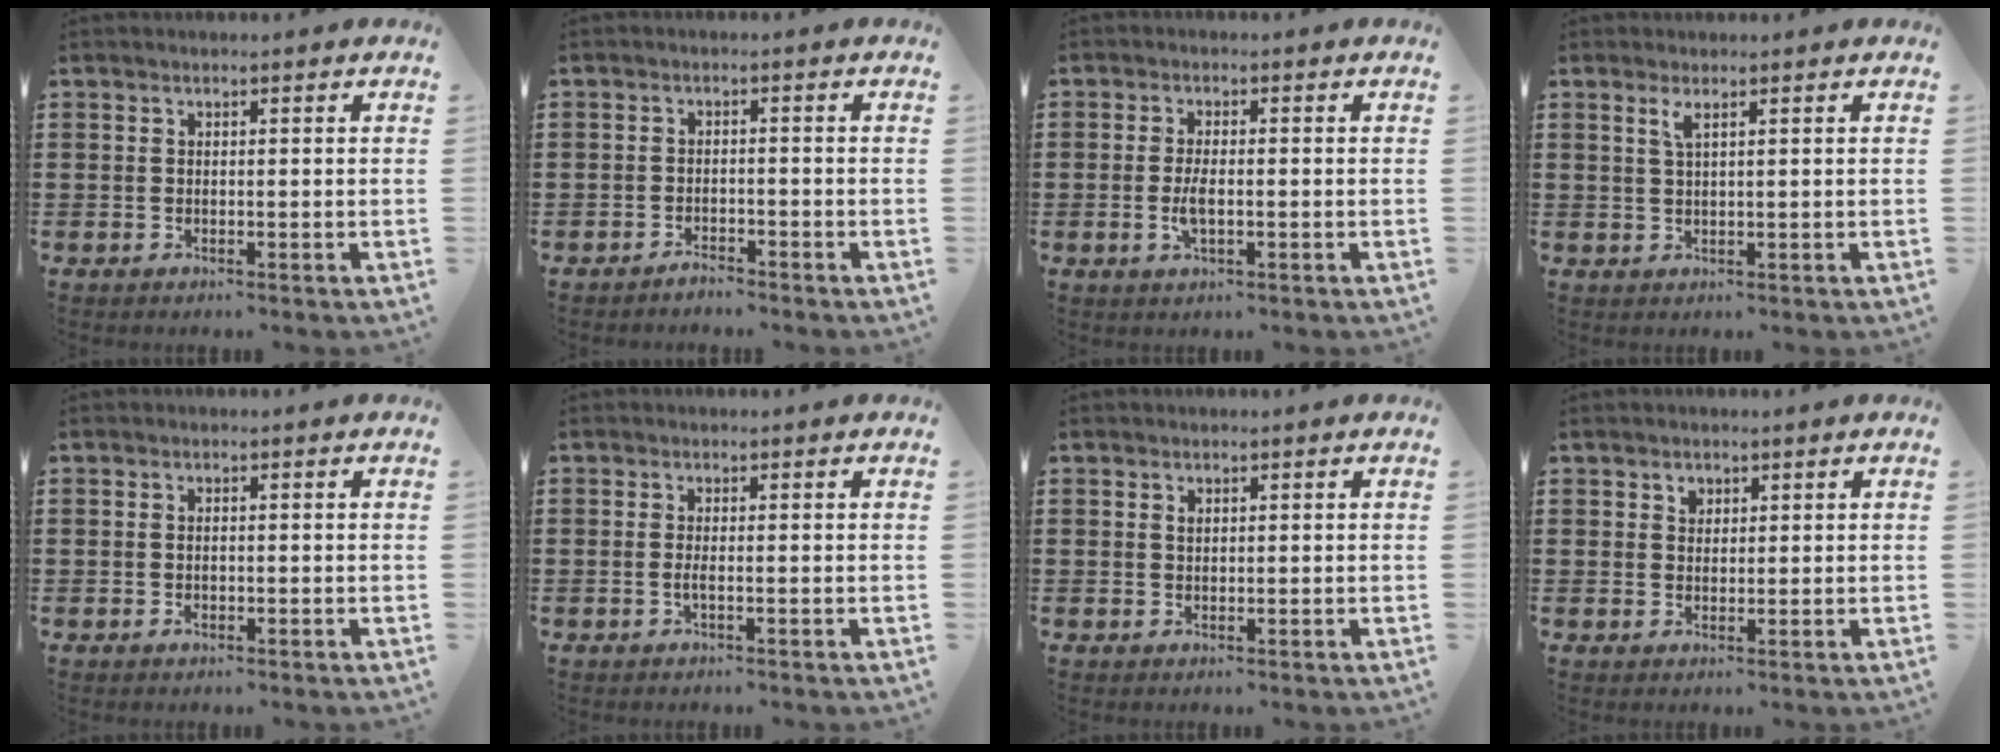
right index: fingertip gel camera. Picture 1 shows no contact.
{"total": 1.7, "force": [-1.7, 0.2, 0.1], "torque": [-0.008, 0.004, -0.035]}
{"total": 3.3, "force": [-0.6, 1.1, 3.0], "torque": [-0.068, -0.004, -0.016]}
{"total": 1.8, "force": [0.9, 0.3, 1.5], "torque": [-0.033, 0.002, 0.015]}
{"total": 0.9, "force": [-0.3, 0.3, 0.8], "torque": [-0.018, -0.003, -0.005]}
{"total": 1.3, "force": [-0.5, 0.0, 1.2], "torque": [-0.028, -0.004, -0.011]}
{"total": 0.8, "force": [0.3, 0.5, 0.5], "torque": [-0.012, 0.003, 0.006]}
{"total": 1.5, "force": [0.9, 1.1, 0.5], "torque": [-0.011, 0.004, 0.018]}